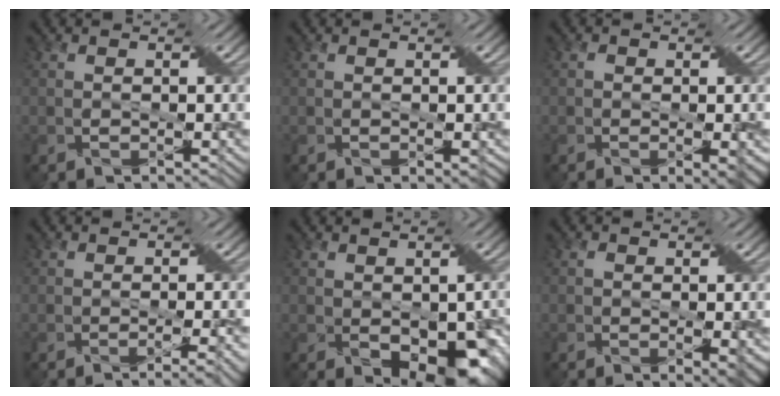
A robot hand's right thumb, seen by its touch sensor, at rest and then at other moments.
{"total": 1.4, "force": [0.0, 0.8, 1.1], "torque": [-0.010, -0.004, 0.005]}
{"total": 4.8, "force": [-1.6, 2.3, 3.9], "torque": [-0.048, -0.012, -0.018]}
{"total": 3.6, "force": [-2.0, 0.1, 3.0], "torque": [-0.042, -0.009, -0.026]}
{"total": 9.4, "force": [-2.7, 5.7, 7.0], "torque": [-0.101, -0.047, -0.017]}
{"total": 5.2, "force": [-1.4, 2.5, 4.3], "torque": [-0.060, -0.016, -0.012]}